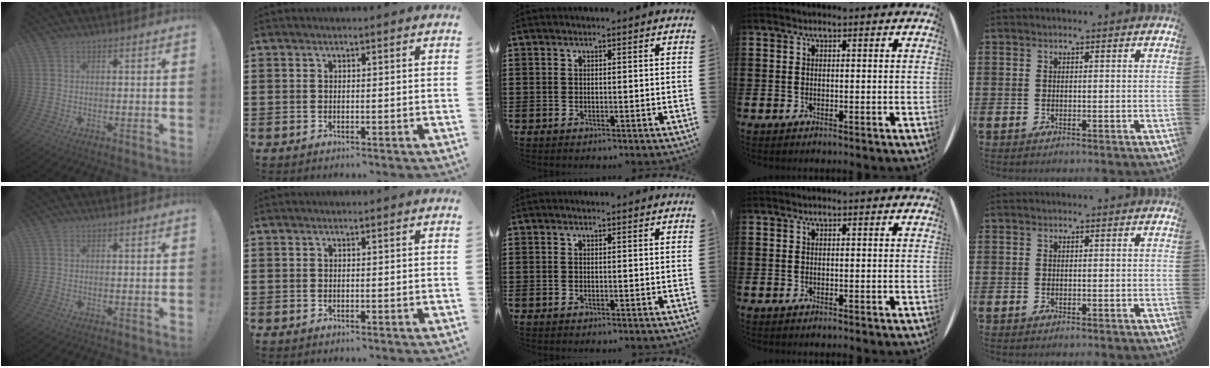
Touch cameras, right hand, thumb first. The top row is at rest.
{}